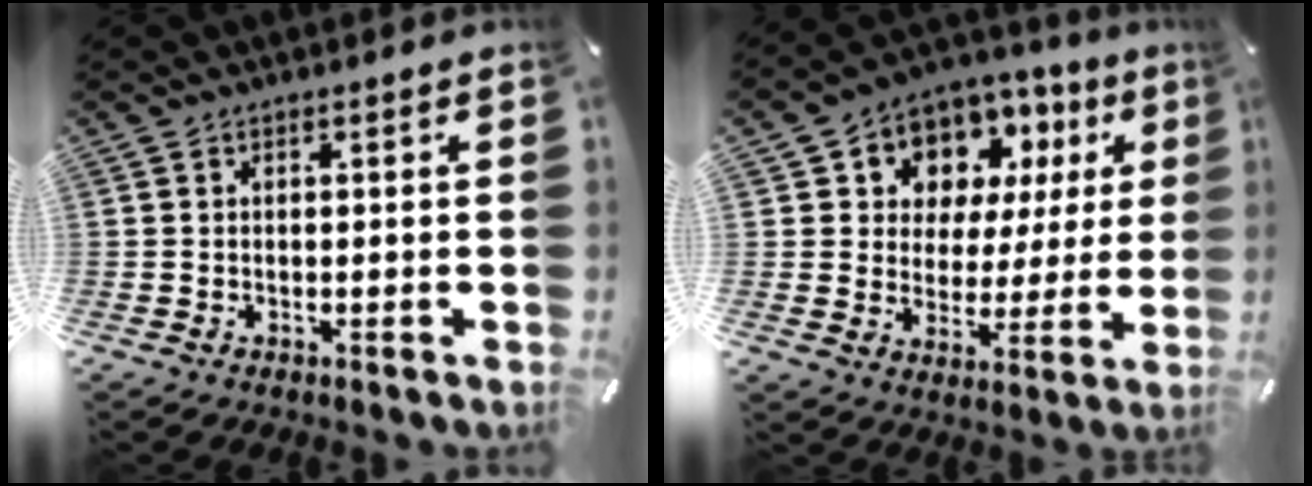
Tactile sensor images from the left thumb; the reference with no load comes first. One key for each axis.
{"total": 9.3, "fx": 4.6, "fy": 8.0, "fz": 1.4, "tx": -0.041, "ty": -0.038, "tz": 0.089}